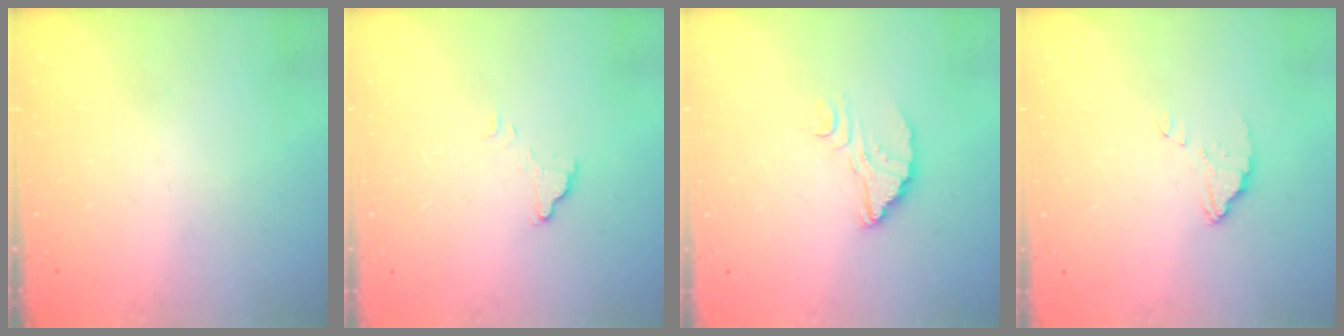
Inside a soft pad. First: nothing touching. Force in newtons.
{"total": 4.6, "press": 4.6, "slide": 0.3}
{"total": 5.6, "press": 5.6, "slide": 0.4}
{"total": 2.5, "press": 2.5, "slide": 0.2}